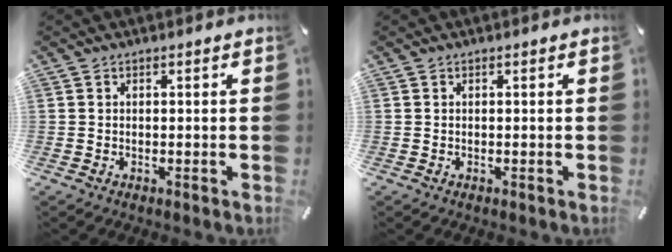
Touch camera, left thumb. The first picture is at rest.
{"total": 0.0}